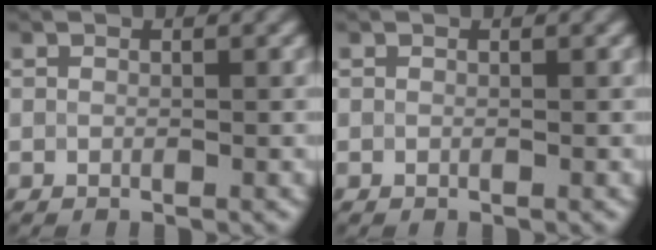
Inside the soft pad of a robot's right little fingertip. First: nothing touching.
{"total": 0.0}